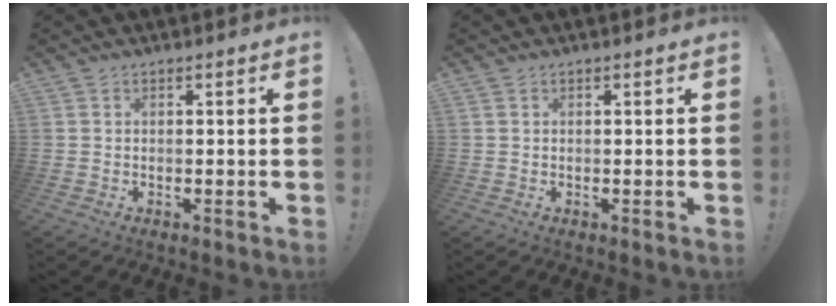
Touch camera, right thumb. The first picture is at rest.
{"total": 0.0}